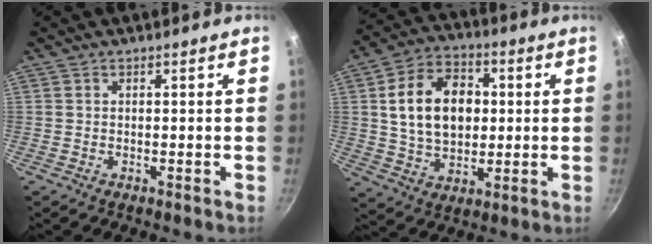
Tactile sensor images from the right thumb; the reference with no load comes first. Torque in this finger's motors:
{"motor_torque": [-0.52, 1.11, 0.40, -0.01, 0.18]}